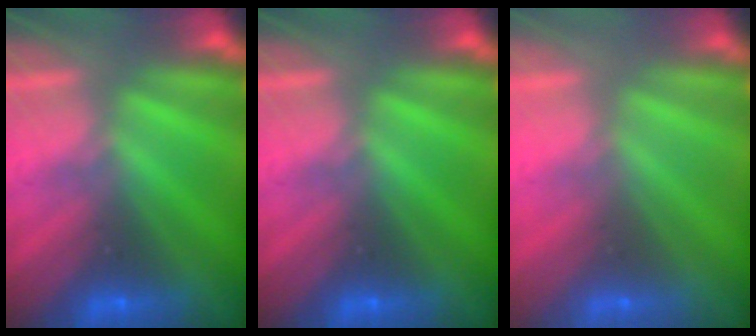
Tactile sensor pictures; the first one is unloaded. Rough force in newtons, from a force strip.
{"total": 0.0}
{"total": 2.9}